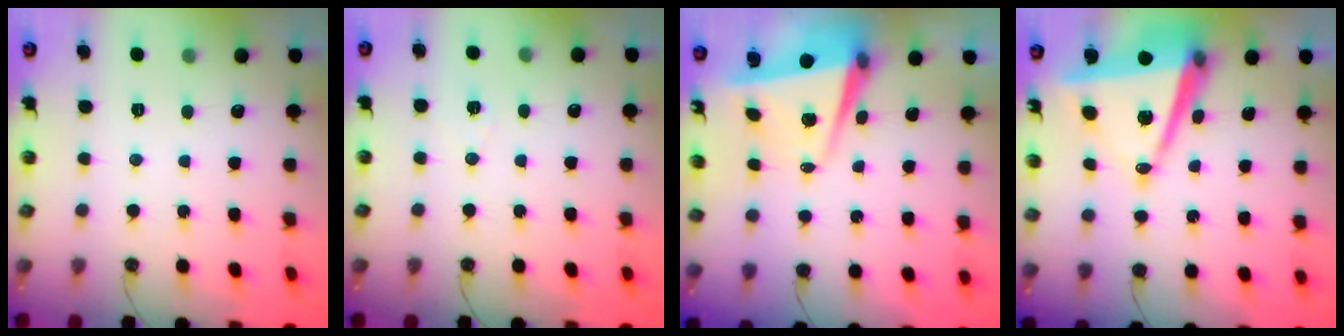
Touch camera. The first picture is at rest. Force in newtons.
{"total": 5.9, "press": 3.7, "slide": 4.5}
{"total": 5.7, "press": 5.5, "slide": 1.4}
{"total": 11.8, "press": 11.2, "slide": 3.8}